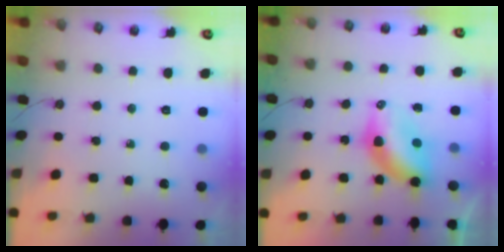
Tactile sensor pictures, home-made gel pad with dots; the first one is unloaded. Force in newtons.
{"total": 7.3, "press": 7.3, "slide": 0.3}